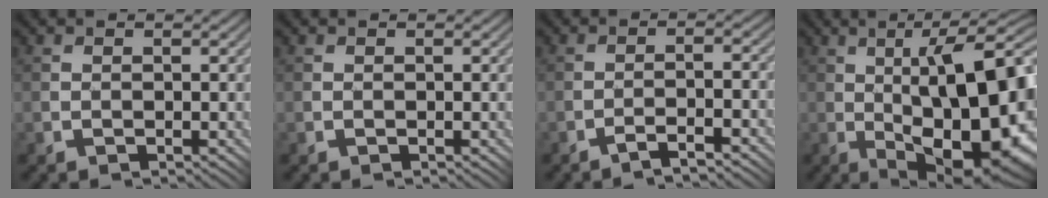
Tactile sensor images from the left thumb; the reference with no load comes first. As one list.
[{"total": 0.0}, {"total": 3.0, "force": [-2.1, -0.3, 2.0], "torque": [-0.038, 0.012, -0.041]}, {"total": 18.0, "force": [-0.2, 5.9, 17.0], "torque": [-0.213, 0.024, -0.004]}]